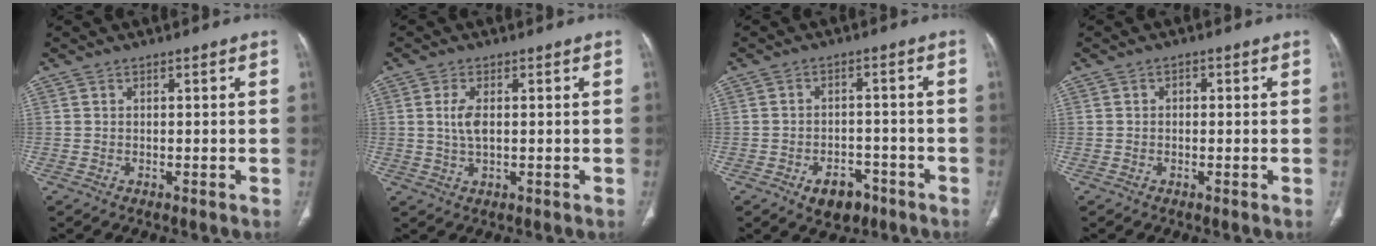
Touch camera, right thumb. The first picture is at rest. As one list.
[{"total": 3.9, "force": [0.4, 1.7, 3.4], "torque": [-0.077, 0.000, 0.011]}, {"total": 6.5, "force": [-3.7, 4.2, 3.3], "torque": [-0.032, 0.026, -0.050]}, {"total": 1.1, "force": [0.0, 0.9, 0.7], "torque": [-0.003, 0.004, -0.005]}]